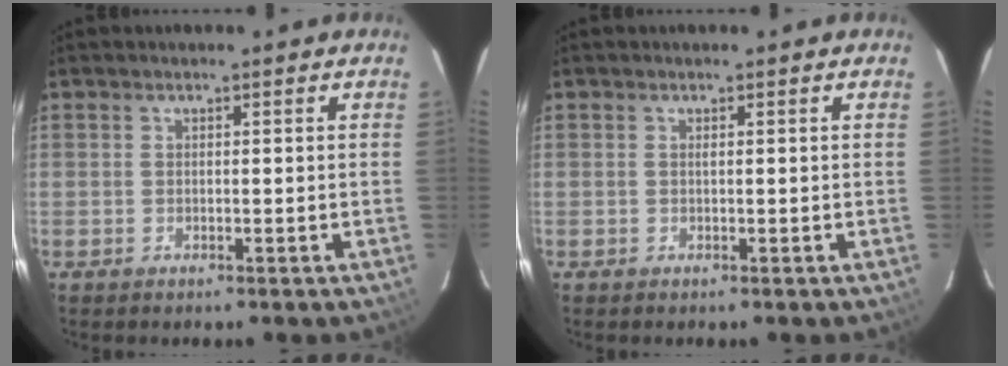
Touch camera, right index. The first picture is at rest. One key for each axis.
{"total": 0.0}